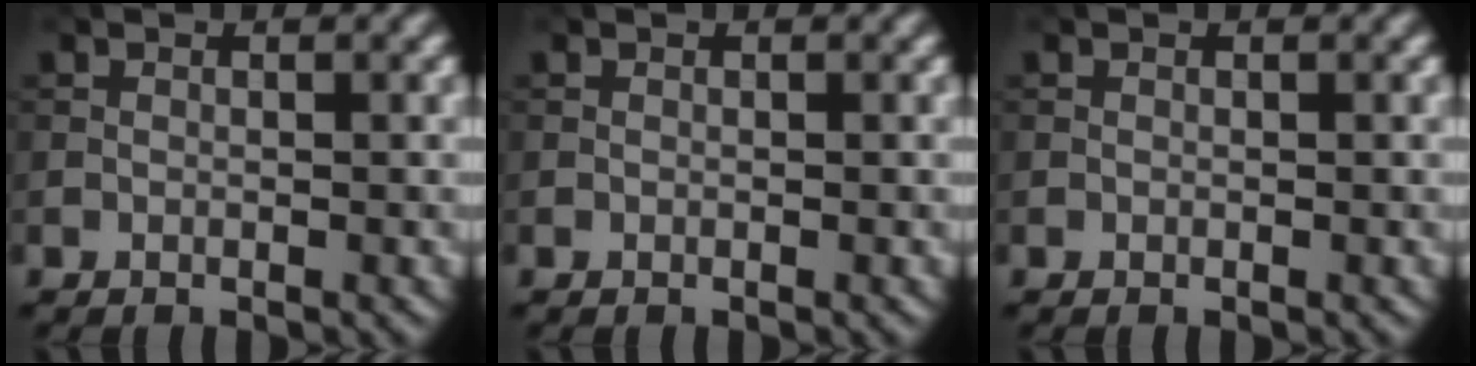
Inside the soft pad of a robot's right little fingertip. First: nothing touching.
{"total": 0.0}
{"total": 0.0}